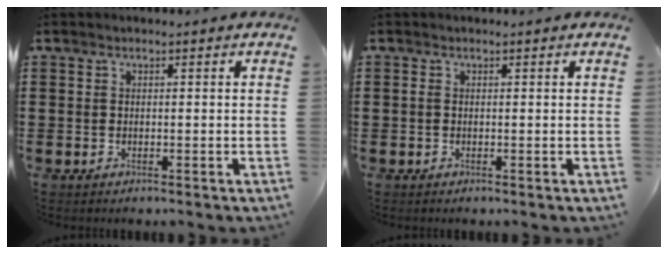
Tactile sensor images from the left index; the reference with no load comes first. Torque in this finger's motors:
{"motor_torque": [0.20, 0.16, 0.07, 0.00]}